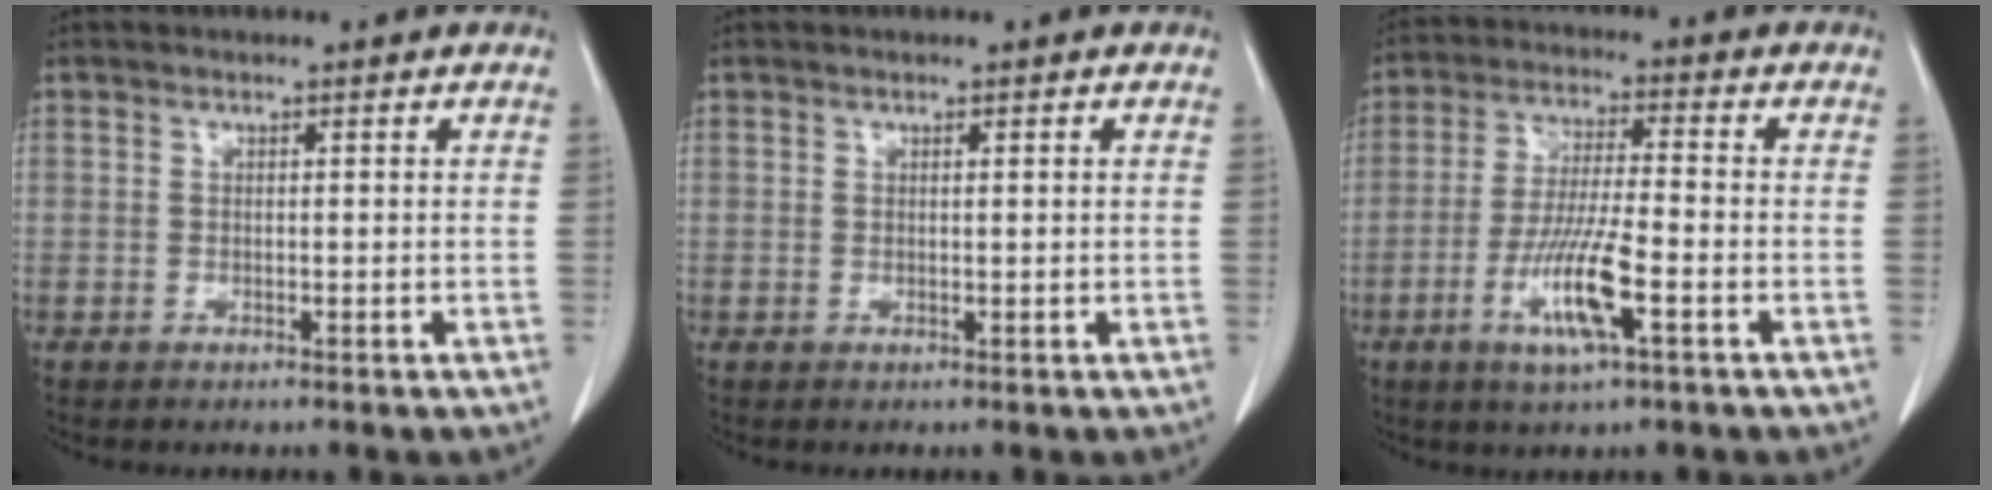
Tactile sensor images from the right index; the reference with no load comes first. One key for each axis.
{"total": 1.1, "fx": 0.3, "fy": 0.3, "fz": 1.0, "tx": -0.025, "ty": 0.005, "tz": 0.008}
{"total": 10.3, "fx": -4.1, "fy": 1.1, "fz": 9.4, "tx": -0.186, "ty": -0.013, "tz": -0.075}